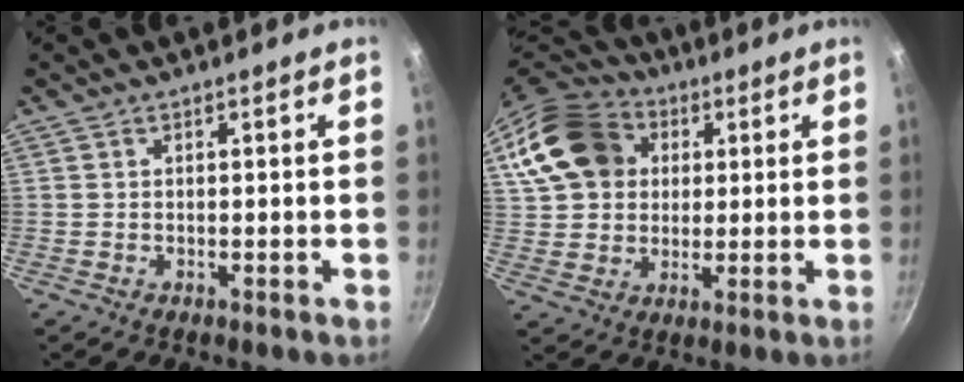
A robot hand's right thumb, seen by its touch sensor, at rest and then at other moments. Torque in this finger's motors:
{"motor_torque": [-0.20, 1.84, 0.43, -0.35, 0.33]}